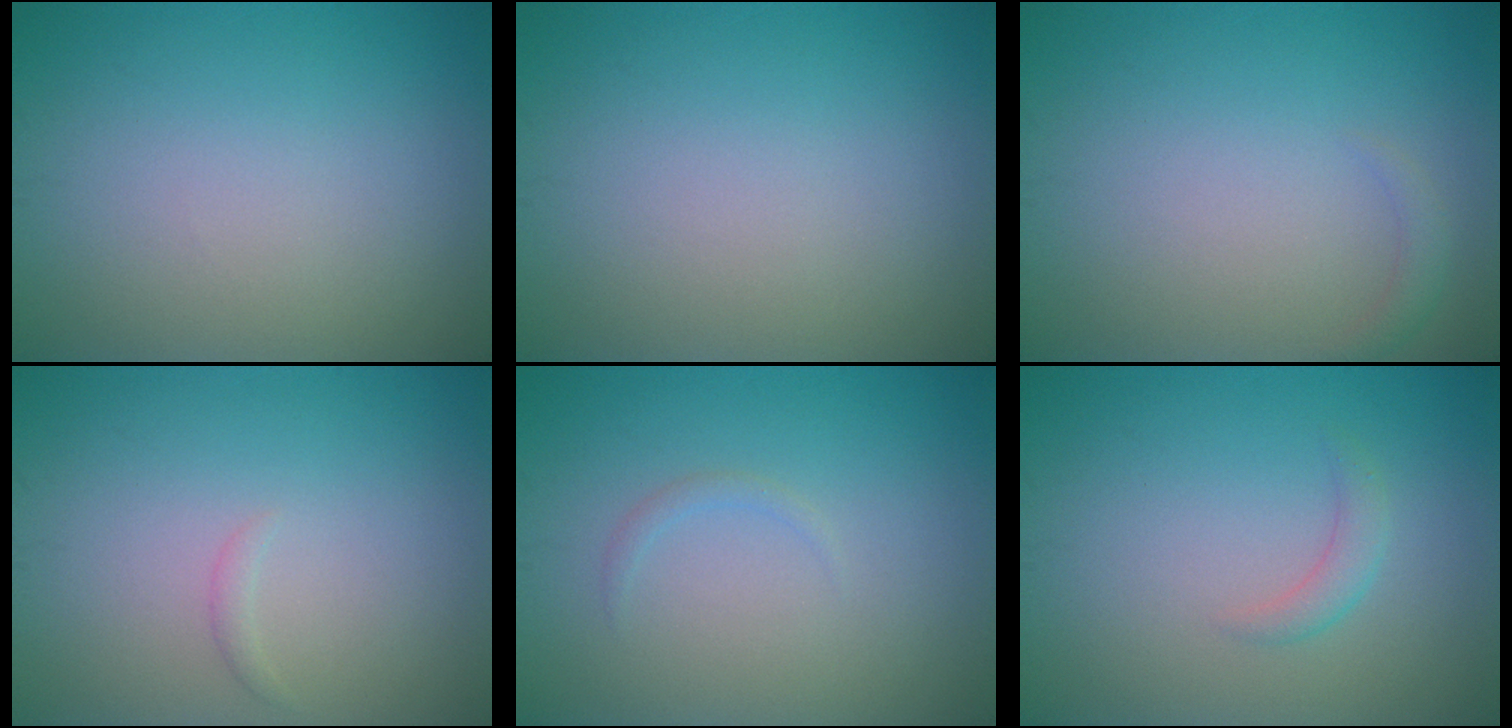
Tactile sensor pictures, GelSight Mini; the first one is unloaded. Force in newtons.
{"total": 0.0}
{"total": 0.9, "press": 0.9, "slide": 0.1}
{"total": 0.6, "press": 0.6, "slide": 0.1}
{"total": 0.7, "press": 0.7, "slide": 0.1}
{"total": 1.4, "press": 1.4, "slide": 0.0}